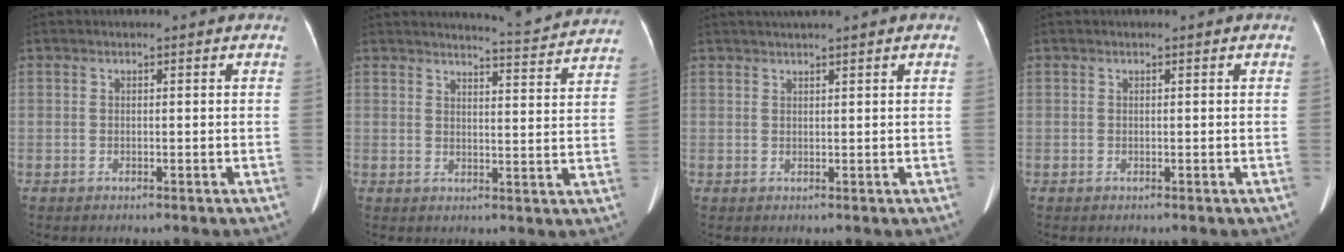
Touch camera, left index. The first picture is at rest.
{"total": 9.9, "force": [9.8, -0.7, 1.2], "torque": [-0.026, -0.030, 0.110]}
{"total": 3.6, "force": [2.9, -0.3, 2.2], "torque": [-0.031, 0.031, 0.048]}
{"total": 0.0}